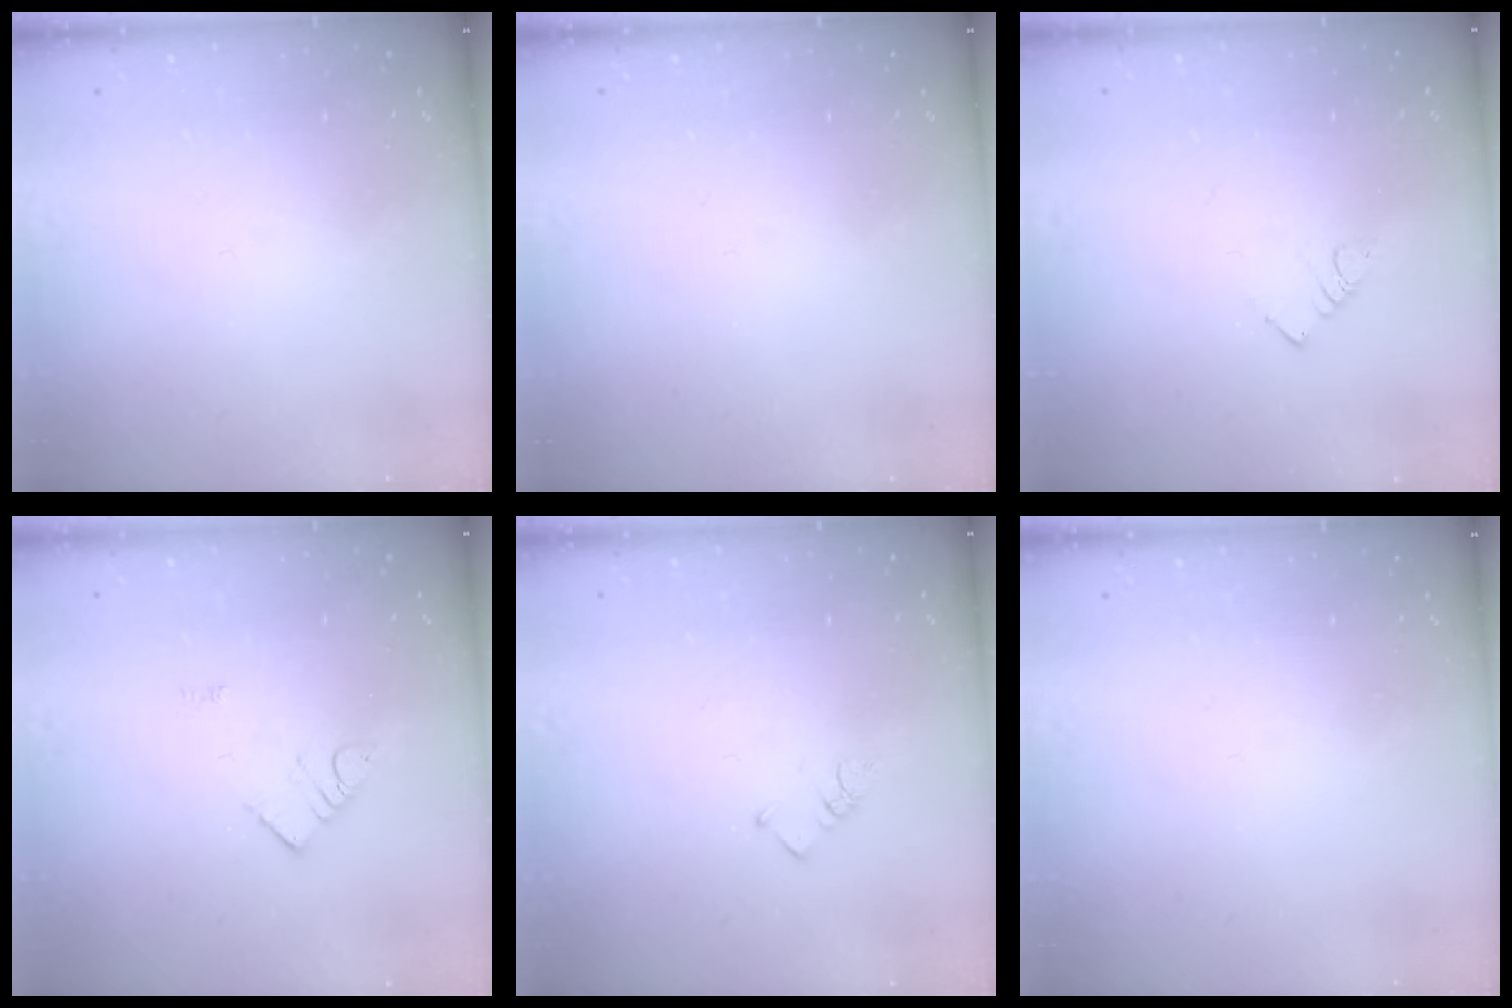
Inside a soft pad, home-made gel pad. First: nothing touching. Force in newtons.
{"total": 0.0}
{"total": 2.9, "press": 2.9, "slide": 0.5}
{"total": 3.6, "press": 3.6, "slide": 0.4}
{"total": 1.9, "press": 1.9, "slide": 0.3}
{"total": 0.0}